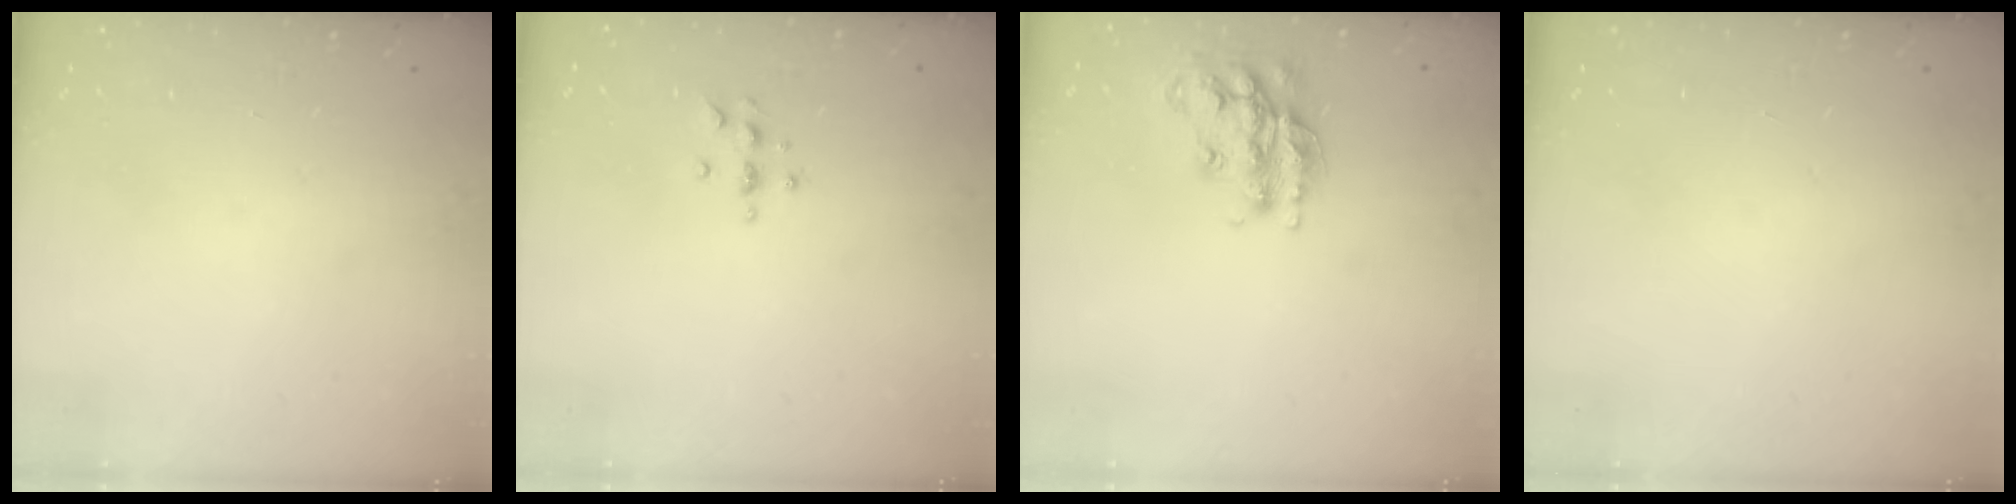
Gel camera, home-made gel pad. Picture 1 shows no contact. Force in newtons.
{"total": 5.6, "press": 5.5, "slide": 0.7}
{"total": 15.2, "press": 15.2, "slide": 0.8}
{"total": 0.0}